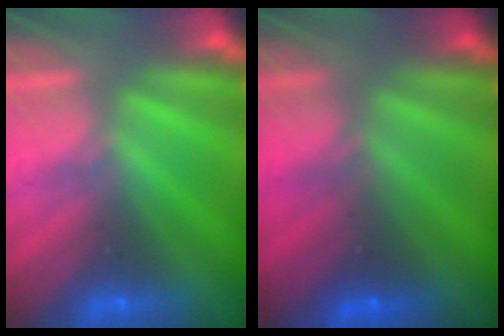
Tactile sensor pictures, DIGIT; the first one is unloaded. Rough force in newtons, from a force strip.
{"total": 1.9}